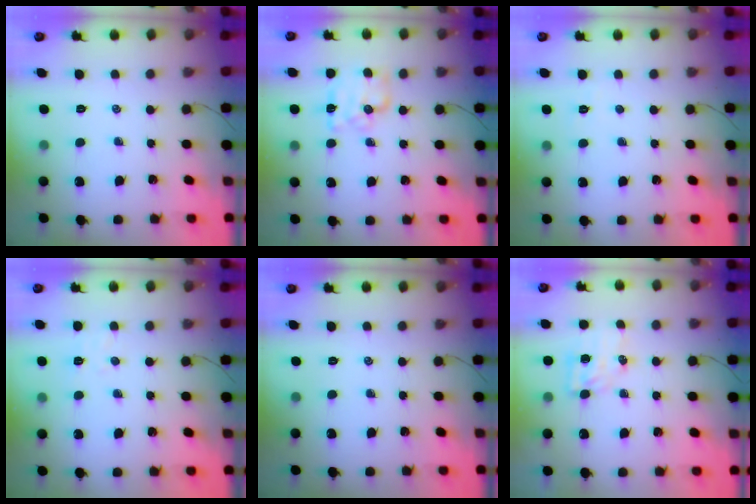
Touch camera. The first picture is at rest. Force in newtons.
{"total": 9.7, "press": 9.7, "slide": 0.2}
{"total": 2.5, "press": 2.4, "slide": 0.7}
{"total": 3.8, "press": 3.6, "slide": 1.1}
{"total": 0.0}
{"total": 5.4, "press": 5.4, "slide": 0.4}